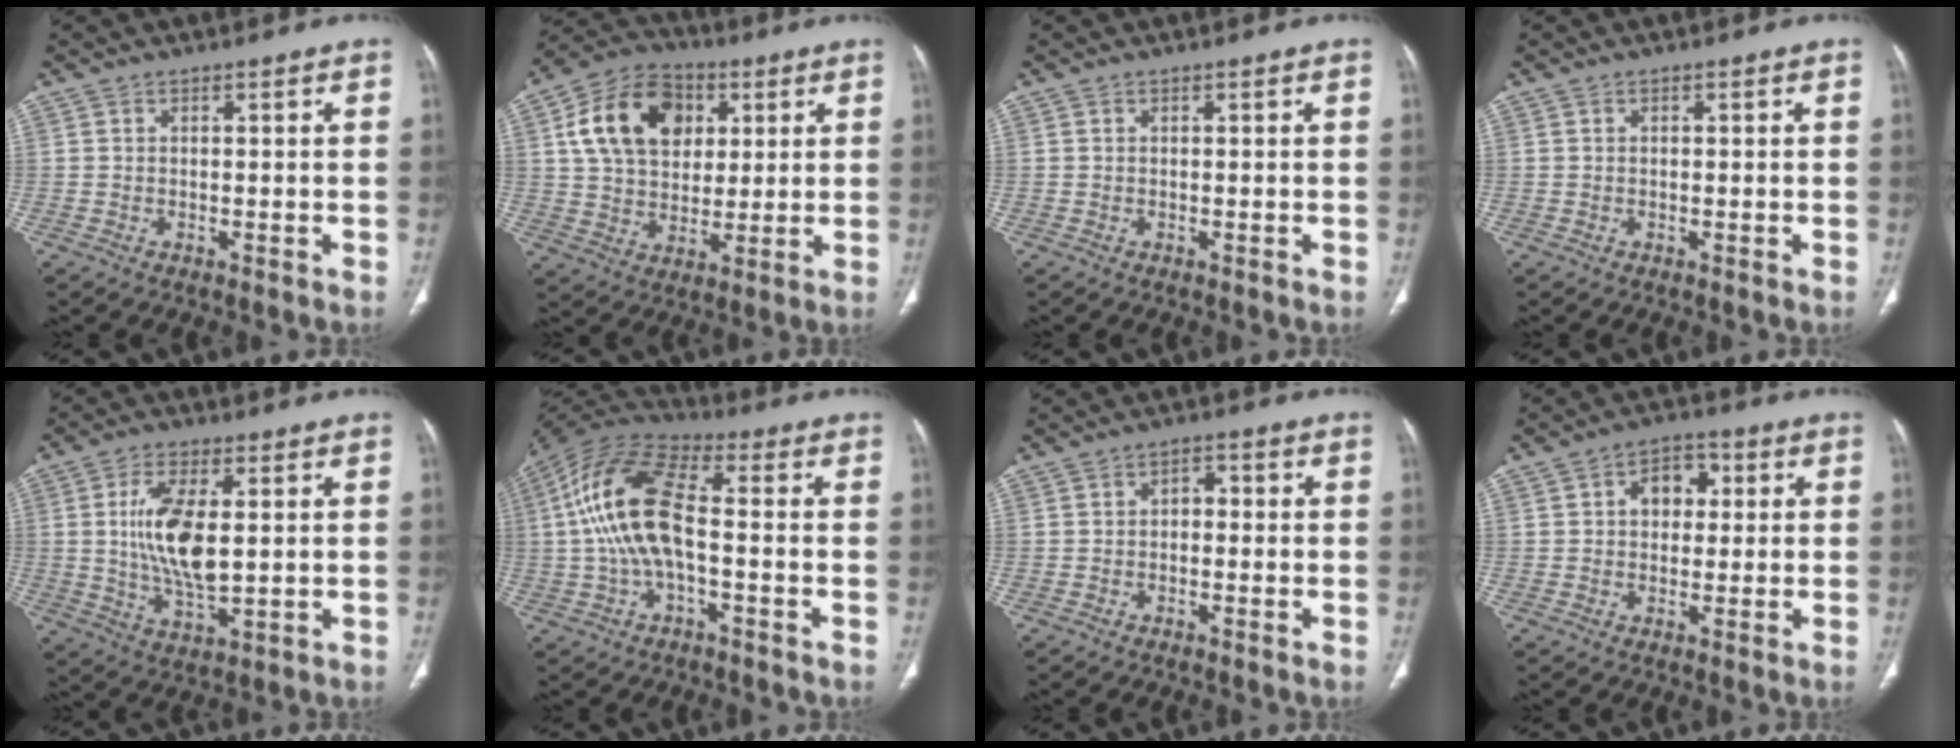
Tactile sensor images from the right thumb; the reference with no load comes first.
{"total": 16.7, "force": [5.0, 12.1, 10.5], "torque": [-0.162, 0.003, 0.084]}
{"total": 0.0}
{"total": 0.0}
{"total": 12.2, "force": [1.3, 5.5, 10.8], "torque": [-0.202, -0.014, 0.028]}
{"total": 15.6, "force": [-0.6, 6.9, 14.0], "torque": [-0.290, 0.038, -0.019]}
{"total": 2.7, "force": [-0.2, 1.9, 1.9], "torque": [-0.012, 0.014, -0.012]}
{"total": 6.4, "force": [1.1, 4.7, 4.2], "torque": [-0.035, 0.013, 0.011]}